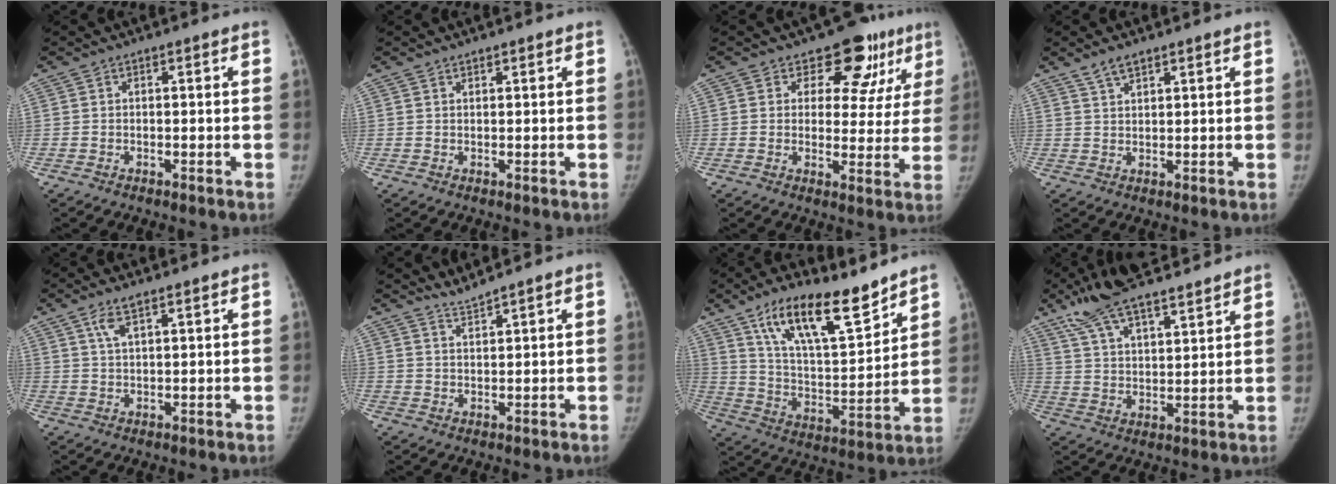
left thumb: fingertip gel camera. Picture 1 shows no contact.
{"total": 0.9, "force": [0.8, 0.3, 0.2], "torque": [0.000, -0.006, 0.013]}
{"total": 11.8, "force": [7.5, 7.7, 4.8], "torque": [0.001, -0.030, 0.084]}
{"total": 3.3, "force": [2.6, 1.2, 1.6], "torque": [-0.028, -0.009, 0.051]}
{"total": 4.2, "force": [2.7, 1.2, 3.0], "torque": [-0.062, -0.006, 0.057]}
{"total": 2.6, "force": [2.5, -0.7, 0.2], "torque": [-0.005, -0.018, 0.058]}
{"total": 18.9, "force": [13.1, 6.2, 12.1], "torque": [-0.171, -0.073, 0.234]}
{"total": 16.3, "force": [12.4, 4.4, 9.5], "torque": [-0.152, -0.036, 0.222]}